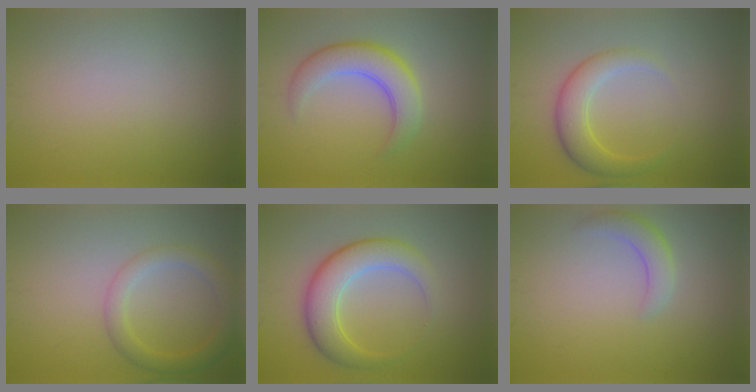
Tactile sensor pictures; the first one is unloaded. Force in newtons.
{"total": 4.7, "press": 4.7, "slide": 0.4}
{"total": 3.6, "press": 3.6, "slide": 0.1}
{"total": 3.1, "press": 3.1, "slide": 0.3}
{"total": 5.4, "press": 5.4, "slide": 0.2}
{"total": 2.4, "press": 2.4, "slide": 0.2}